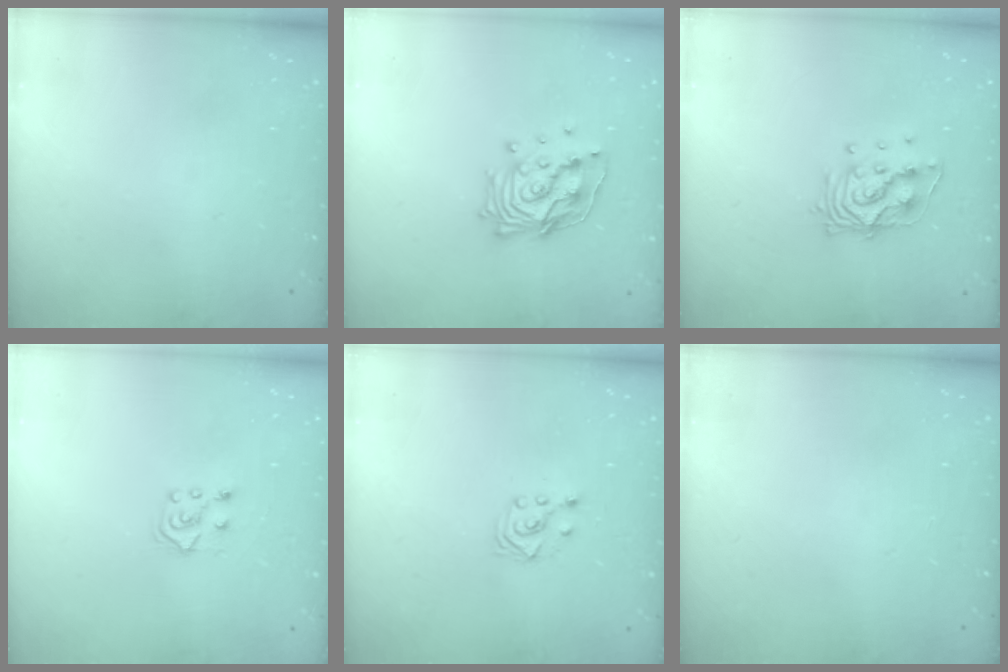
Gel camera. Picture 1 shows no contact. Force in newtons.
{"total": 14.9, "press": 14.8, "slide": 1.4}
{"total": 11.2, "press": 11.2, "slide": 0.6}
{"total": 6.0, "press": 6.0, "slide": 0.4}
{"total": 3.1, "press": 3.1, "slide": 0.8}
{"total": 0.0}